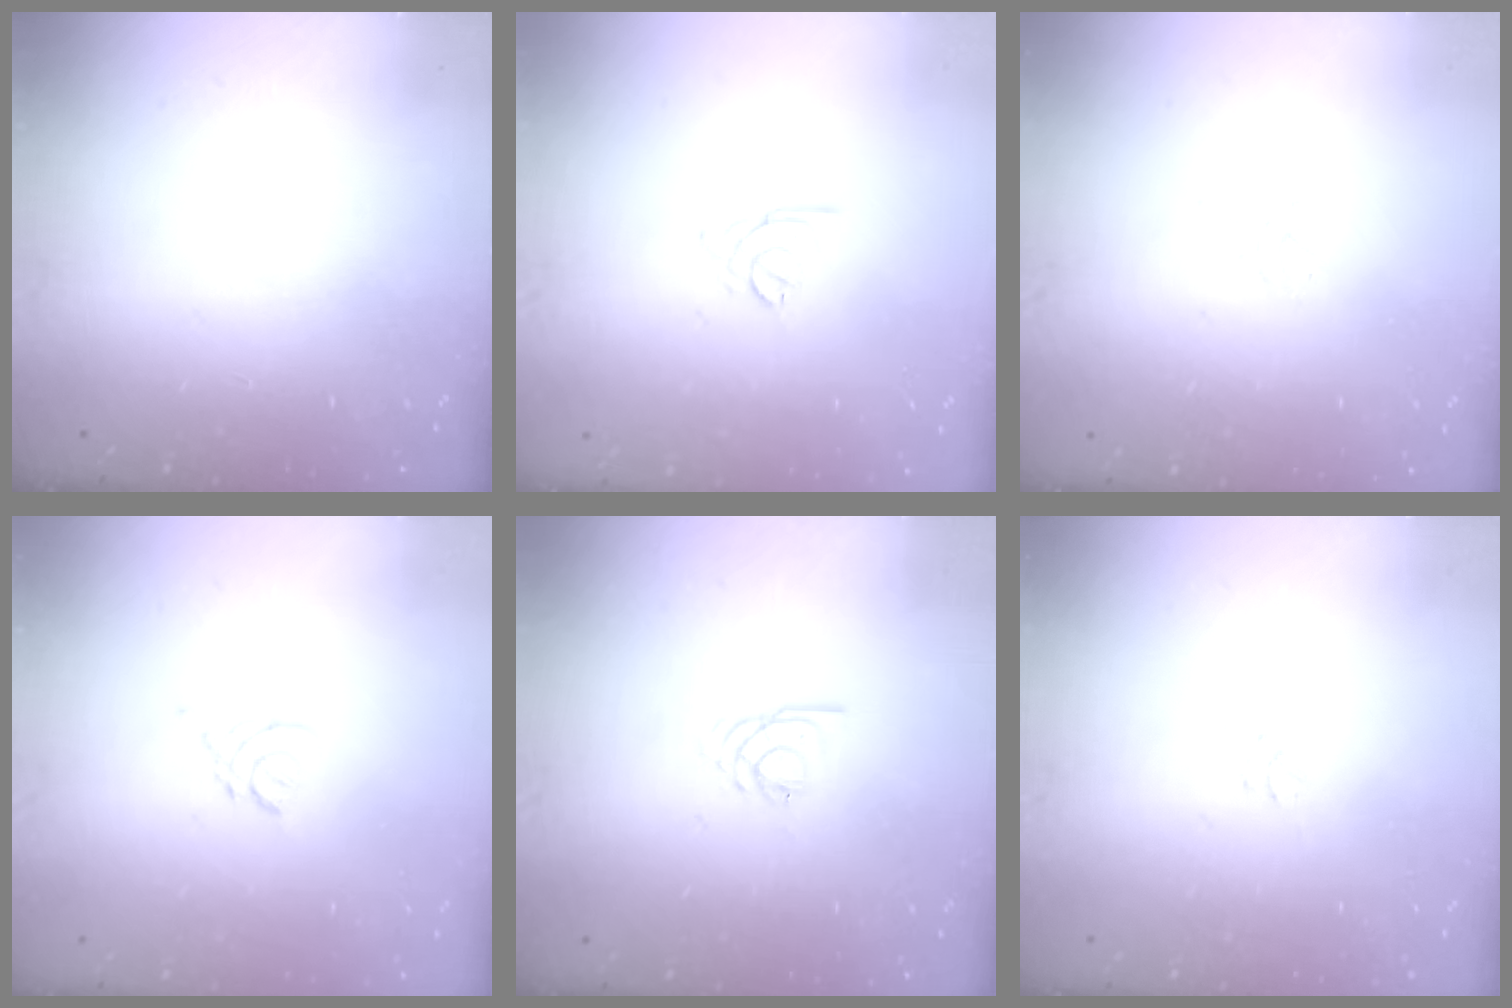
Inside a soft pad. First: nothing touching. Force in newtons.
{"total": 2.2, "press": 2.2, "slide": 0.5}
{"total": 5.1, "press": 5.1, "slide": 0.2}
{"total": 2.9, "press": 2.8, "slide": 0.6}
{"total": 2.1, "press": 2.1, "slide": 0.3}
{"total": 0.0}